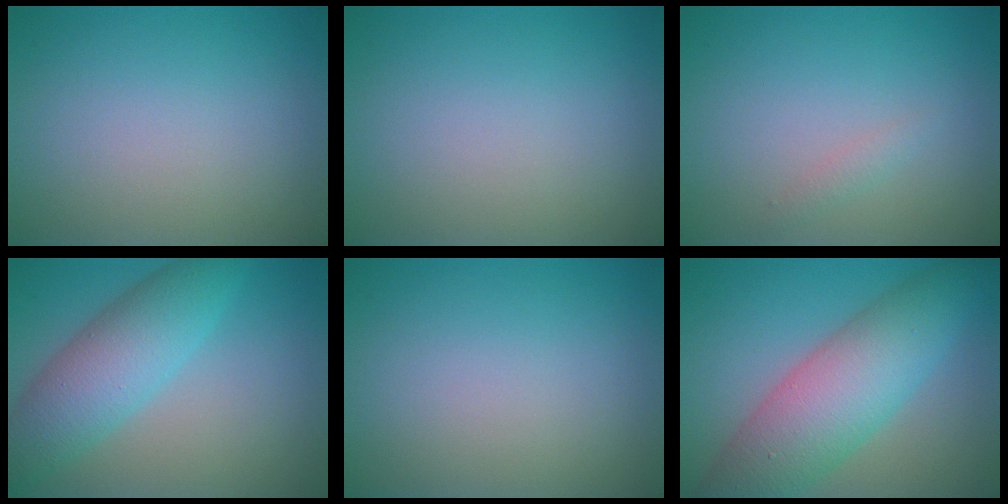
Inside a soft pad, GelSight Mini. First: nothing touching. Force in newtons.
{"total": 0.0}
{"total": 0.8, "press": 0.8, "slide": 0.1}
{"total": 6.4, "press": 6.4, "slide": 0.2}
{"total": 0.0}
{"total": 8.5, "press": 8.5, "slide": 0.1}